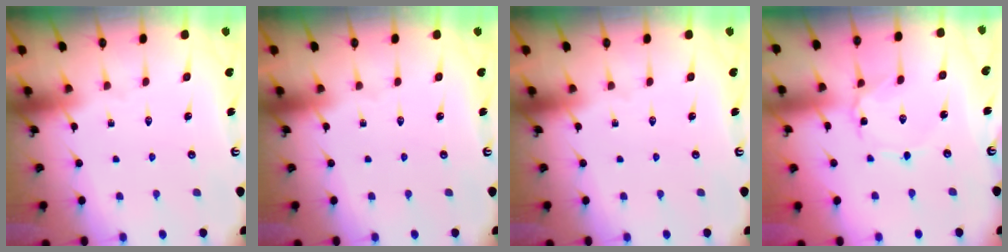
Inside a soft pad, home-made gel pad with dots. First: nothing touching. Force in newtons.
{"total": 0.0}
{"total": 0.0}
{"total": 1.0, "press": 1.0, "slide": 0.1}